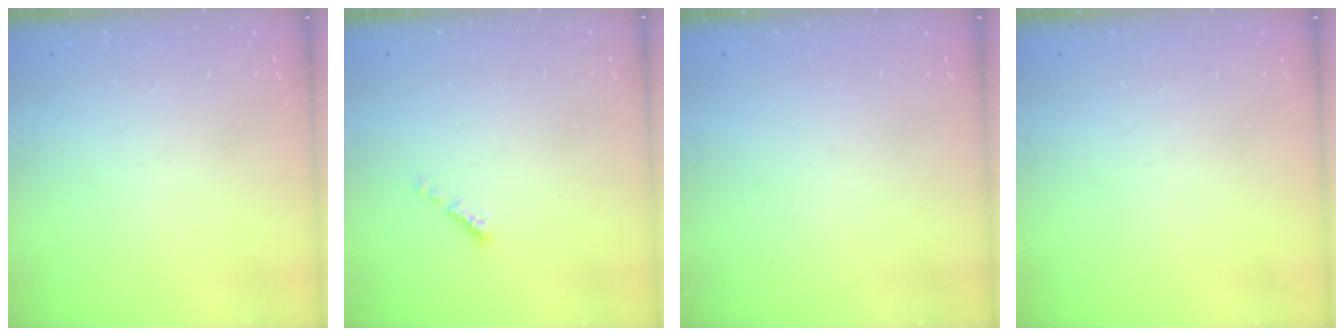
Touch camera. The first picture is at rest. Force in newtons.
{"total": 0.0}
{"total": 1.6, "press": 1.6, "slide": 0.2}
{"total": 0.0}